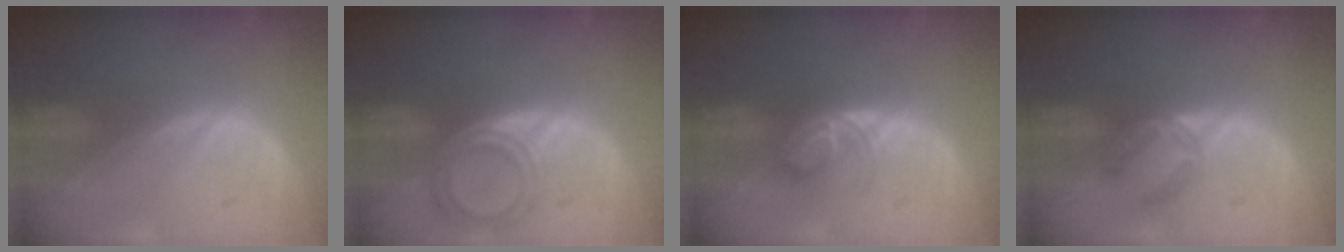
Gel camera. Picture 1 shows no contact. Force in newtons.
{"total": 6.4, "press": 5.8, "slide": 2.9}
{"total": 5.7, "press": 4.7, "slide": 3.3}
{"total": 3.8, "press": 3.6, "slide": 1.0}